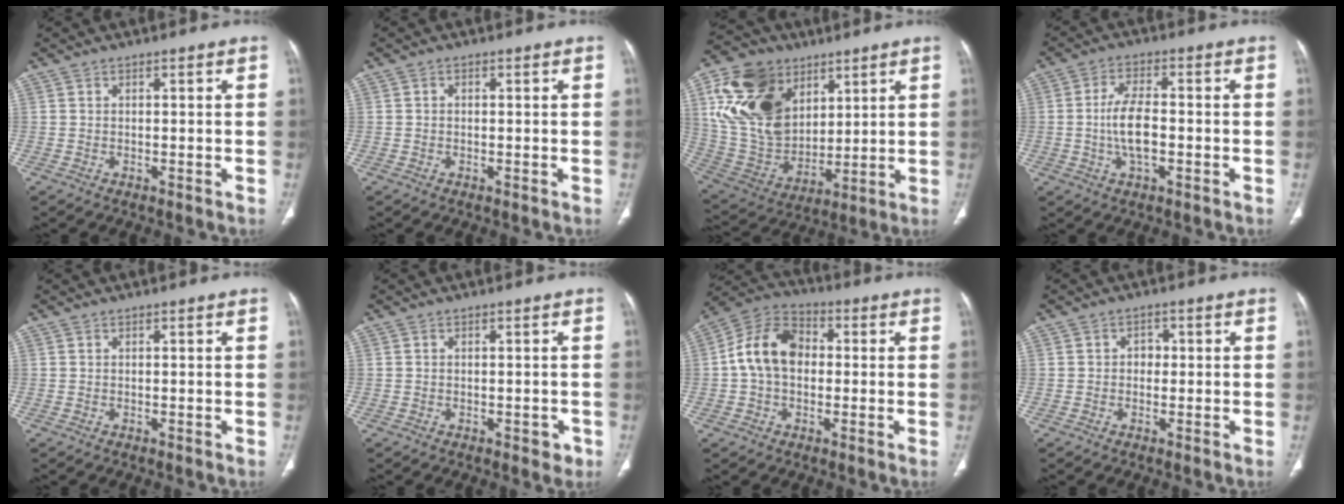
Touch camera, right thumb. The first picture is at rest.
{"total": 0.5, "force": [0.0, 0.4, 0.3], "torque": [-0.002, 0.002, -0.002]}
{"total": 22.3, "force": [8.7, 15.5, 13.5], "torque": [-0.241, -0.021, 0.173]}
{"total": 7.4, "force": [-1.0, 3.2, 6.6], "torque": [-0.132, 0.009, -0.022]}
{"total": 0.0}
{"total": 2.0, "force": [-0.9, 1.2, 1.3], "torque": [-0.006, 0.002, -0.008]}
{"total": 11.8, "force": [0.4, 8.5, 8.2], "torque": [-0.138, 0.031, -0.007]}
{"total": 2.1, "force": [0.0, 1.7, 1.1], "torque": [-0.003, 0.007, -0.006]}